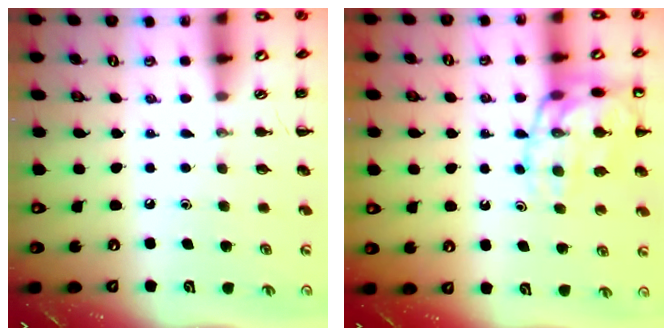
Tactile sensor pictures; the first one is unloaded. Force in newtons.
{"total": 15.8, "press": 15.6, "slide": 2.1}